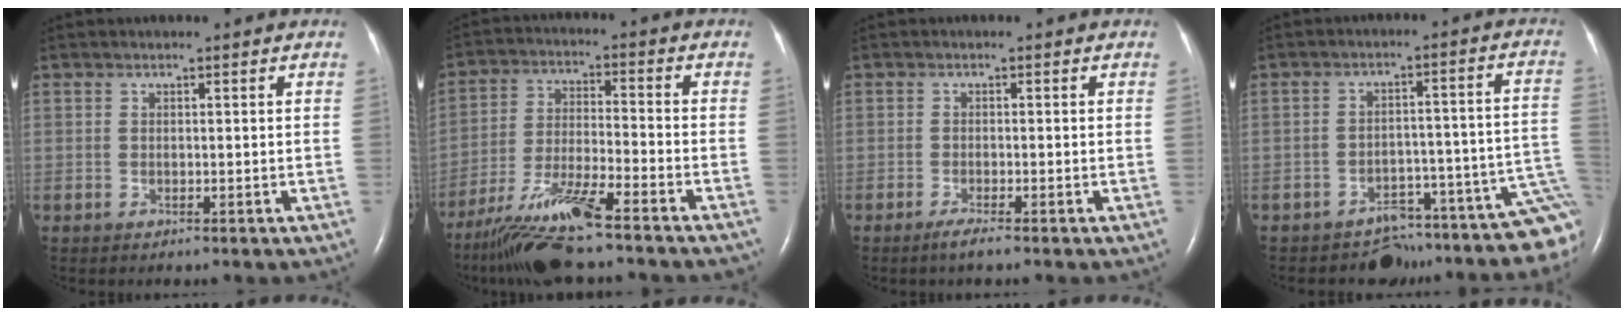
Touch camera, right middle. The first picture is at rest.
{"total": 14.4, "force": [-11.4, 1.0, 8.7], "torque": [-0.170, -0.024, -0.200]}
{"total": 1.7, "force": [-1.3, -0.2, 1.1], "torque": [-0.030, -0.005, -0.027]}
{"total": 12.9, "force": [-11.8, 3.8, 3.3], "torque": [-0.003, 0.089, -0.144]}